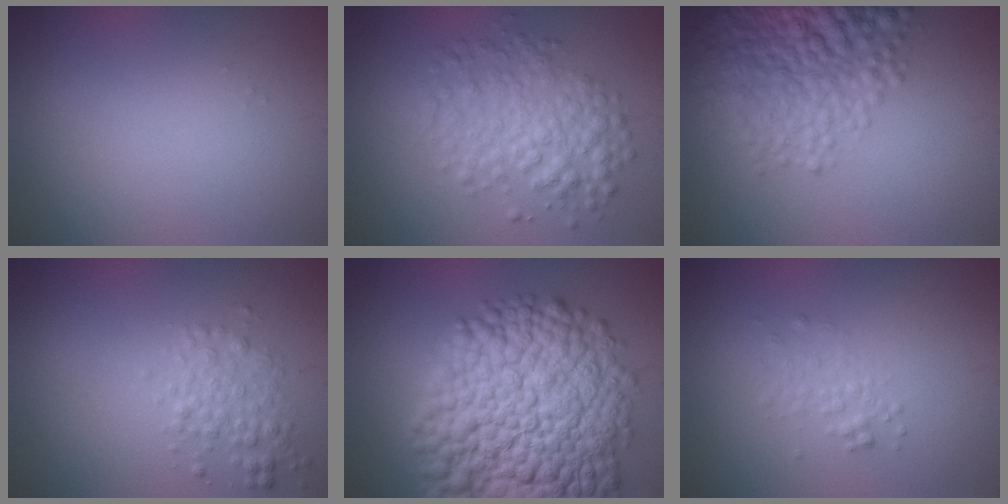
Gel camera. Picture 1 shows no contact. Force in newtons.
{"total": 4.8, "press": 4.8, "slide": 0.0}
{"total": 7.6, "press": 7.6, "slide": 0.3}
{"total": 2.4, "press": 2.4, "slide": 0.0}
{"total": 17.5, "press": 17.5, "slide": 0.7}
{"total": 1.4, "press": 1.4, "slide": 0.1}